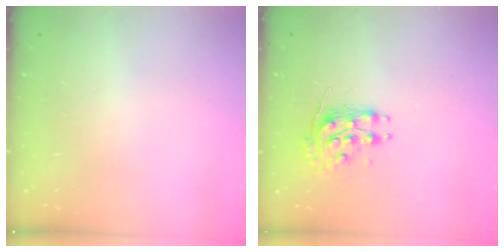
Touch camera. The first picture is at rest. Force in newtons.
{"total": 8.7, "press": 8.7, "slide": 0.2}